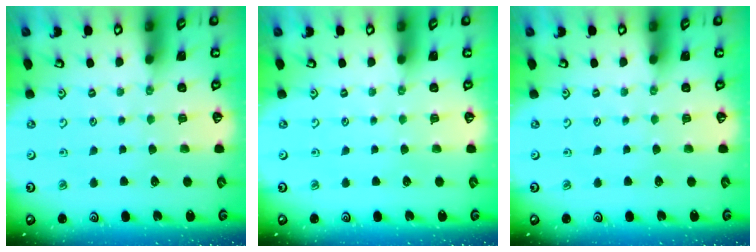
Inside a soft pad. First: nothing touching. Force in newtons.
{"total": 0.0}
{"total": 0.0}